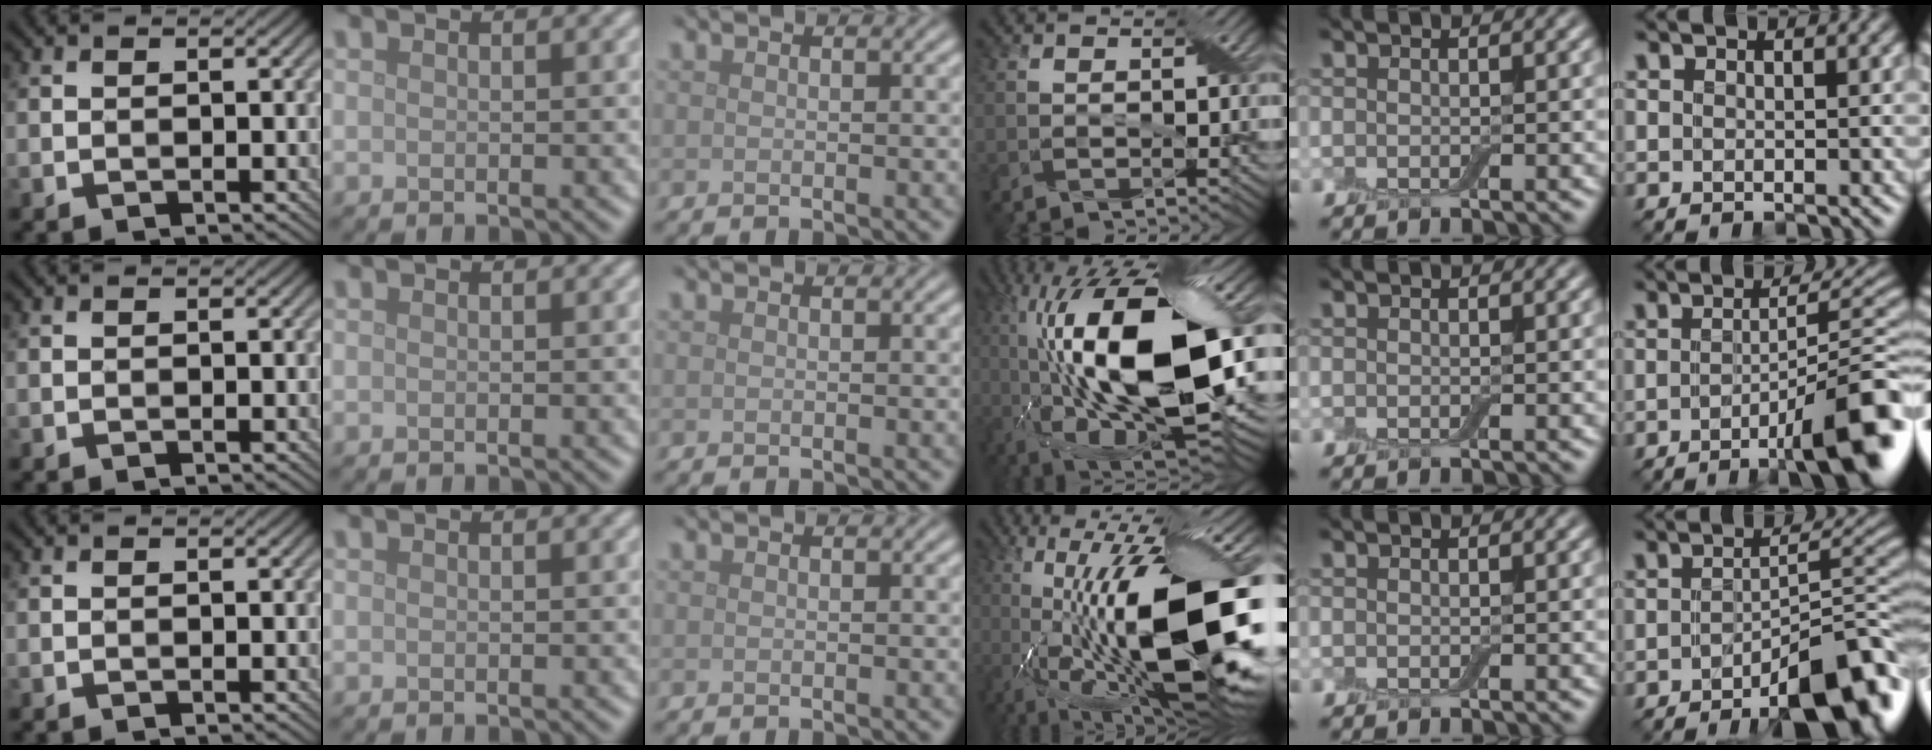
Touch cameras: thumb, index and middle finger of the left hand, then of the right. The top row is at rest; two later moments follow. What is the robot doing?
{"motion": "close", "object": "airpods case & airpods"}